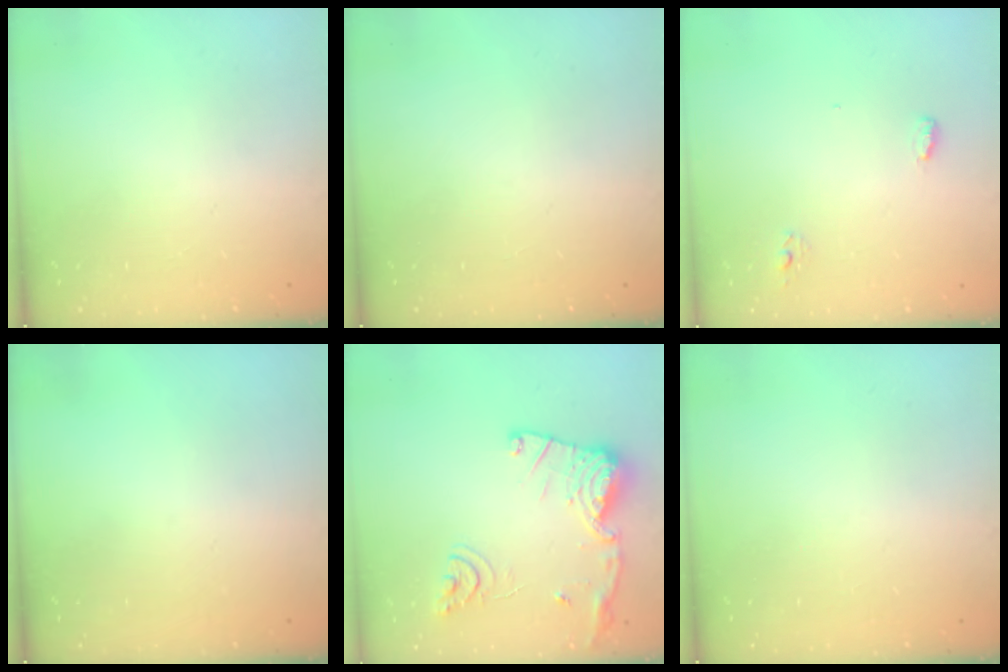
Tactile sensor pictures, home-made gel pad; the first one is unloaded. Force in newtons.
{"total": 0.0}
{"total": 4.2, "press": 4.0, "slide": 1.3}
{"total": 0.0}
{"total": 16.3, "press": 16.2, "slide": 1.5}
{"total": 0.0}